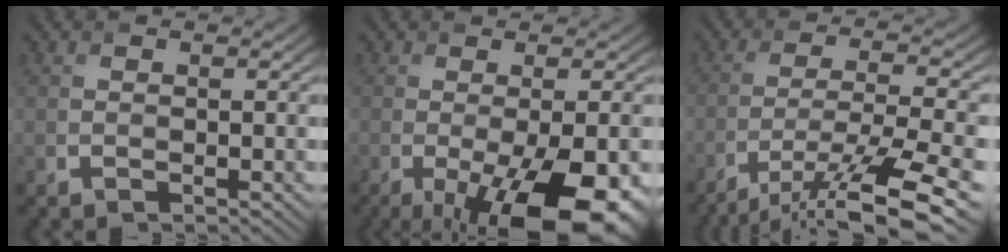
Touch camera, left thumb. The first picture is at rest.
{"total": 13.8, "force": [-5.6, 4.8, 11.7], "torque": [-0.159, -0.032, -0.061]}
{"total": 13.1, "force": [-9.4, 2.4, 8.7], "torque": [-0.159, -0.015, -0.139]}